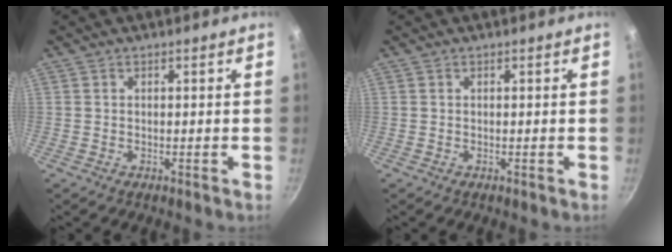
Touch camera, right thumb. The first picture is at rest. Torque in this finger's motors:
{"motor_torque": [-0.19, 0.19, -0.01, 0.00, 0.02]}